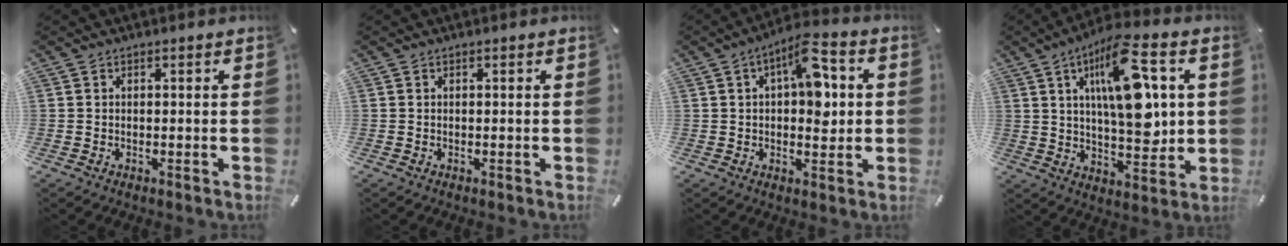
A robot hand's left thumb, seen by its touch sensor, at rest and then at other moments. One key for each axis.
{"total": 0.0}
{"total": 11.1, "fx": 2.4, "fy": 5.7, "fz": 9.2, "tx": -0.119, "ty": -0.005, "tz": 0.039}
{"total": 18.6, "fx": 5.6, "fy": 8.1, "fz": 15.8, "tx": -0.266, "ty": -0.014, "tz": 0.087}